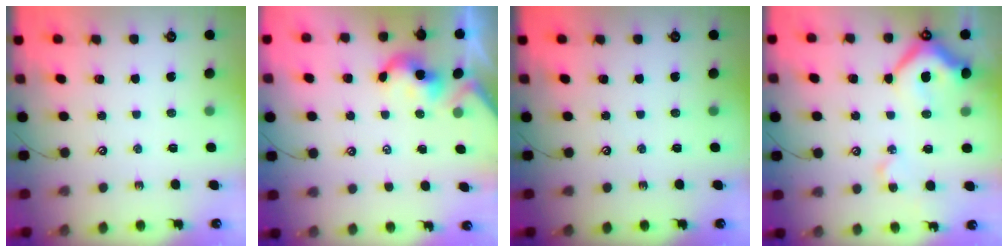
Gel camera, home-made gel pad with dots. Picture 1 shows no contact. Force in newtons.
{"total": 1.2, "press": 1.1, "slide": 0.3}
{"total": 0.0}
{"total": 11.8, "press": 11.6, "slide": 1.7}